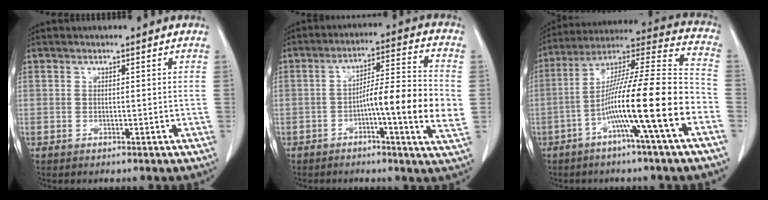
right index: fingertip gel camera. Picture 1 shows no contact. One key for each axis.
{"total": 12.8, "fx": -2.2, "fy": 0.4, "fz": 12.6, "tx": -0.193, "ty": 0.005, "tz": -0.041}
{"total": 18.3, "fx": -6.4, "fy": -0.4, "fz": 17.1, "tx": -0.287, "ty": 0.009, "tz": -0.114}